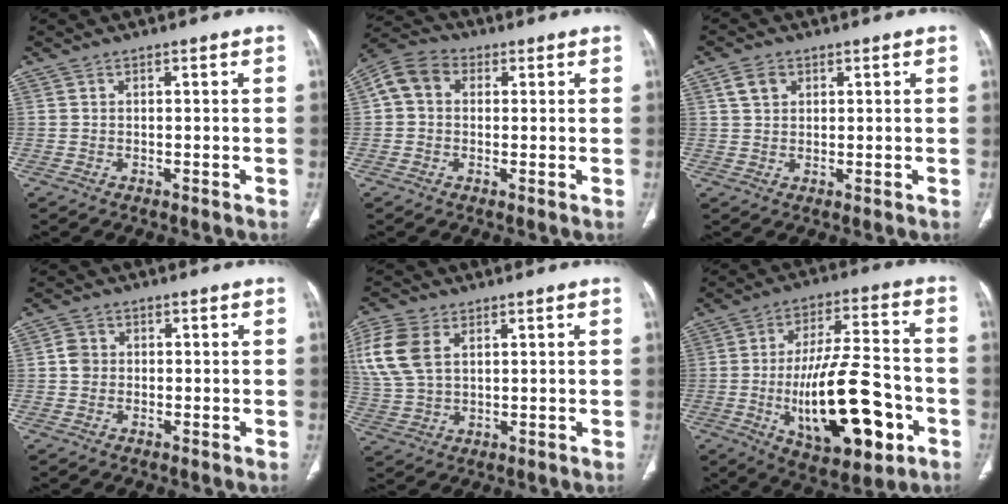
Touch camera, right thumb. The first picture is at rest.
{"total": 6.9, "force": [1.1, 5.5, 4.0], "torque": [-0.070, 0.023, 0.009]}
{"total": 3.9, "force": [1.7, 2.8, 2.0], "torque": [-0.028, -0.003, 0.036]}
{"total": 4.9, "force": [-0.1, 4.6, 1.7], "torque": [-0.008, 0.009, -0.009]}
{"total": 11.3, "force": [3.7, 7.1, 8.0], "torque": [-0.187, 0.001, 0.078]}
{"total": 22.3, "force": [-6.6, 9.0, 19.3], "torque": [-0.299, 0.029, -0.092]}